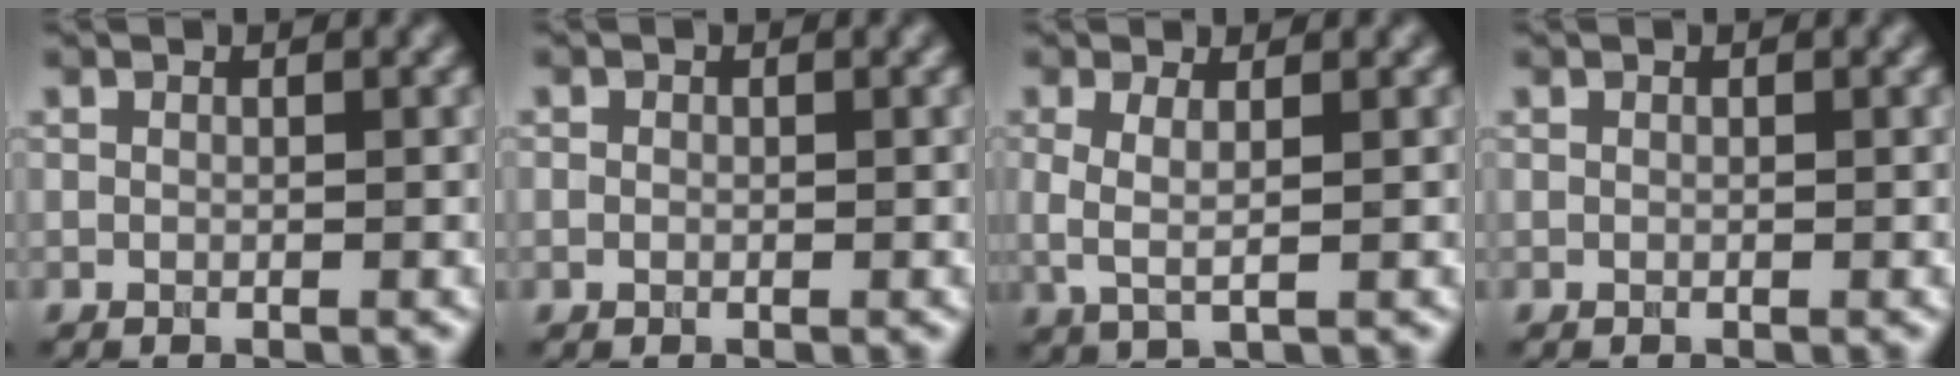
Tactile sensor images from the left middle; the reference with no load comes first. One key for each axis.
{"total": 0.6, "fx": 0.0, "fy": 0.6, "fz": 0.2, "tx": 0.000, "ty": -0.003, "tz": -0.002}
{"total": 2.3, "fx": 0.3, "fy": 0.6, "fz": 2.2, "tx": -0.046, "ty": -0.003, "tz": 0.006}
{"total": 0.0}